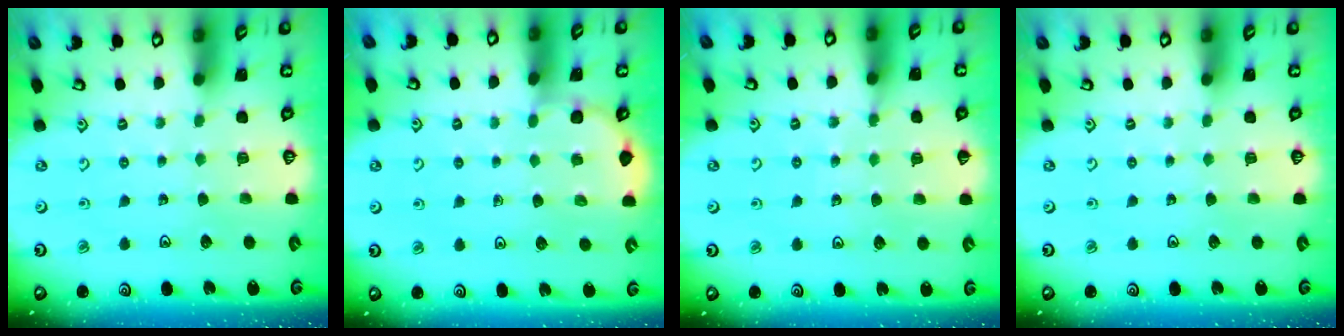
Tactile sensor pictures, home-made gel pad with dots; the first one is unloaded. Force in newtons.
{"total": 2.9, "press": 2.9, "slide": 0.3}
{"total": 4.9, "press": 4.7, "slide": 1.2}
{"total": 0.0}